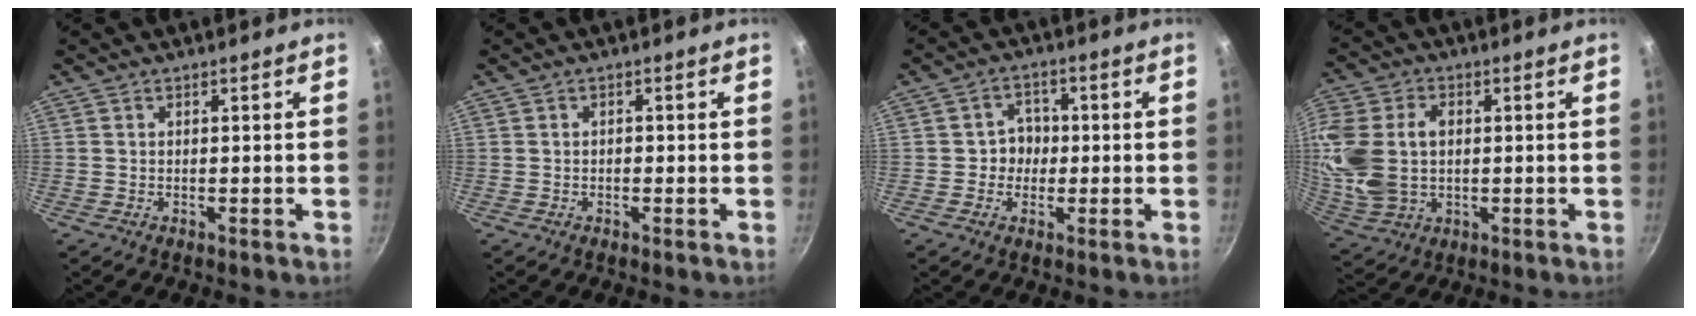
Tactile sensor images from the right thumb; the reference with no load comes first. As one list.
[{"total": 0.7, "force": [-0.3, 0.6, 0.3], "torque": [-0.005, 0.004, -0.004]}, {"total": 4.6, "force": [-0.5, 4.3, 1.7], "torque": [0.014, 0.011, -0.013]}, {"total": 15.2, "force": [1.4, 10.7, 10.7], "torque": [-0.227, 0.002, 0.034]}]